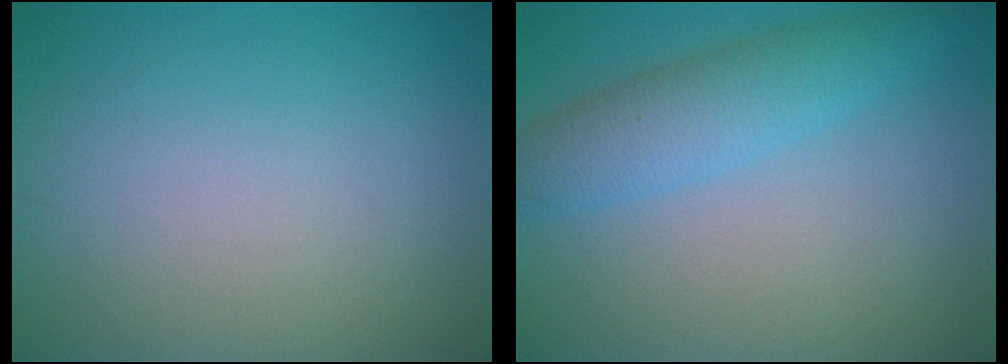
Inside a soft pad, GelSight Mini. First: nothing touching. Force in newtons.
{"total": 4.0, "press": 4.0, "slide": 0.1}